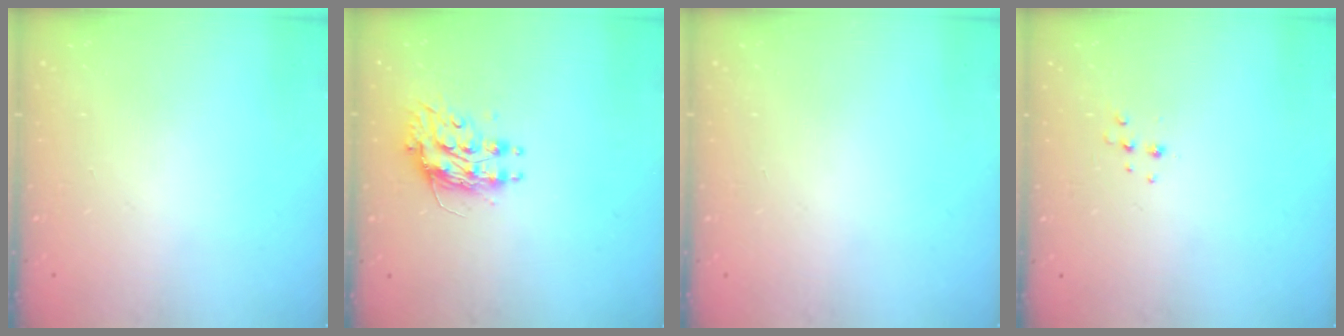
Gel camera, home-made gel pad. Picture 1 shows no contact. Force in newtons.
{"total": 10.2, "press": 10.2, "slide": 0.7}
{"total": 0.0}
{"total": 3.8, "press": 3.7, "slide": 0.7}